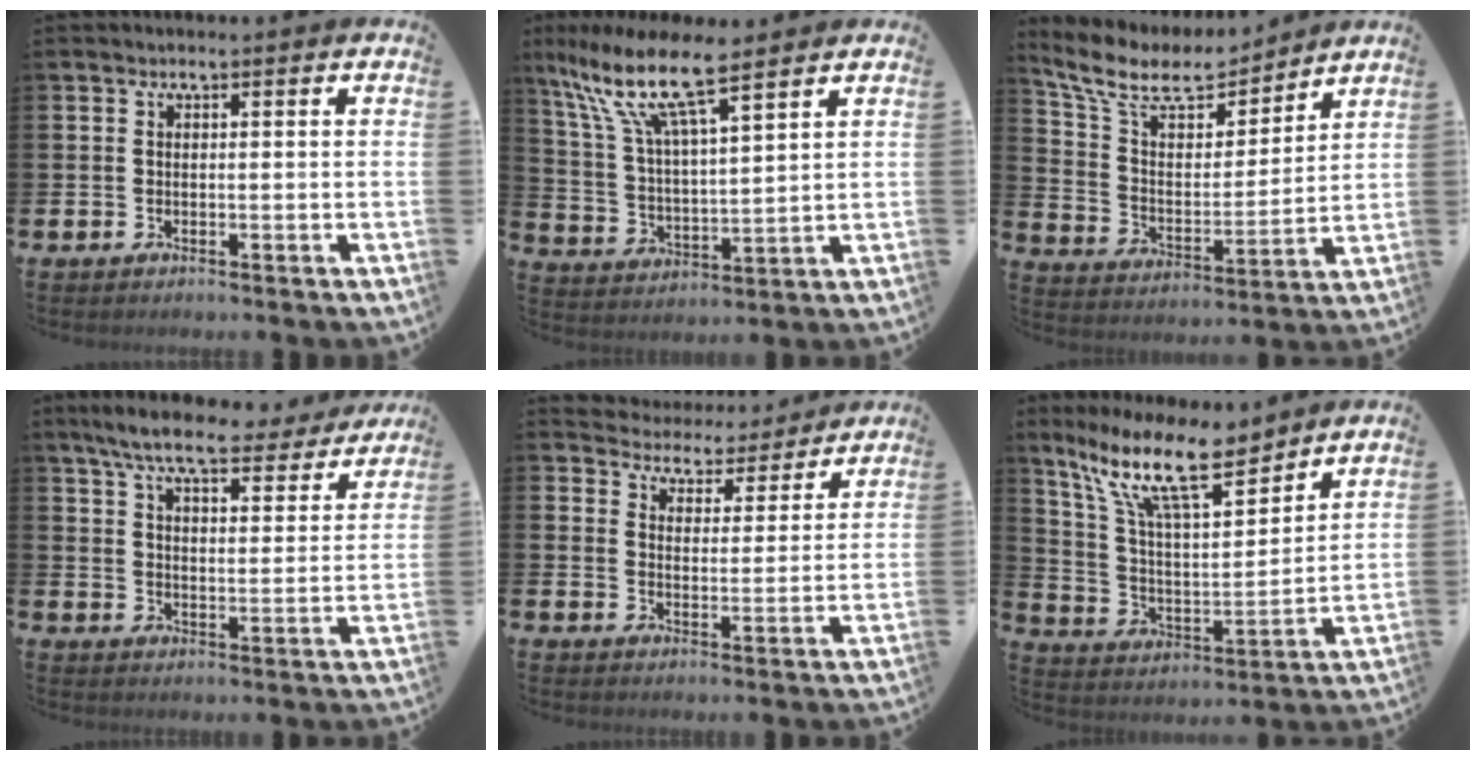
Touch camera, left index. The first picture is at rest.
{"total": 11.0, "force": [8.7, 2.1, 6.4], "torque": [-0.160, -0.038, 0.149]}
{"total": 10.2, "force": [9.0, 3.4, 3.4], "torque": [-0.118, -0.054, 0.158]}
{"total": 8.2, "force": [7.4, 1.4, 3.2], "torque": [-0.077, -0.040, 0.127]}
{"total": 4.4, "force": [4.2, 1.3, -0.4], "torque": [-0.015, -0.040, 0.070]}
{"total": 14.1, "force": [10.3, 4.0, 8.8], "torque": [-0.187, -0.042, 0.180]}